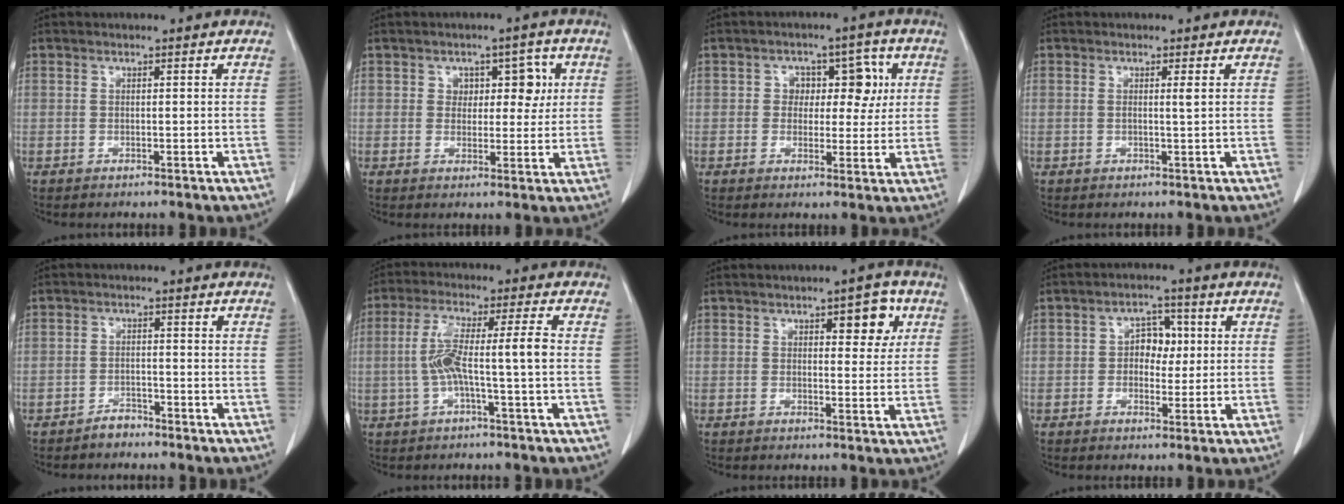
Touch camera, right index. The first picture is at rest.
{"total": 5.3, "force": [1.4, 3.5, 3.8], "torque": [-0.038, 0.016, 0.022]}
{"total": 6.5, "force": [1.1, 4.5, 4.6], "torque": [-0.047, 0.024, 0.018]}
{"total": 0.9, "force": [0.3, -0.3, 0.9], "torque": [-0.020, -0.002, 0.003]}
{"total": 2.1, "force": [-1.9, 0.9, 0.2], "torque": [-0.002, 0.003, -0.030]}
{"total": 7.7, "force": [-0.9, 0.0, 7.7], "torque": [-0.156, 0.022, -0.016]}
{"total": 5.3, "force": [2.3, 2.1, 4.3], "torque": [-0.049, 0.003, 0.027]}
{"total": 4.6, "force": [0.5, 3.1, 3.3], "torque": [-0.048, 0.013, 0.007]}